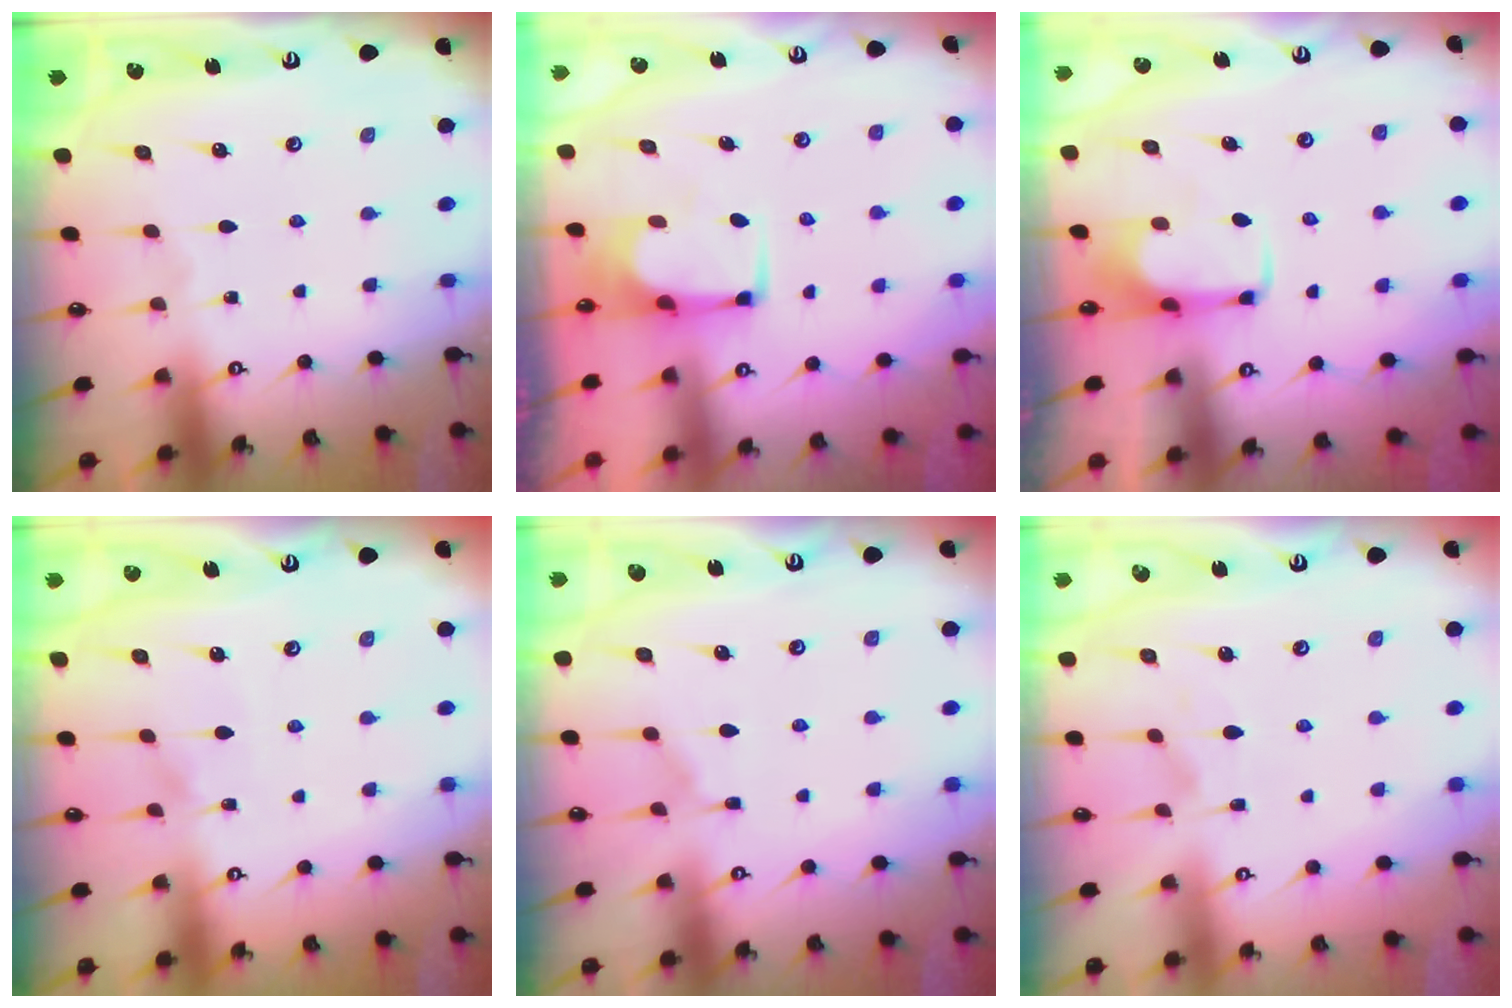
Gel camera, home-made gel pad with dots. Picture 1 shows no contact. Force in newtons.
{"total": 5.7, "press": 5.7, "slide": 0.5}
{"total": 1.6, "press": 1.5, "slide": 0.6}
{"total": 3.2, "press": 3.1, "slide": 0.4}
{"total": 6.0, "press": 5.9, "slide": 0.7}
{"total": 2.0, "press": 1.6, "slide": 1.2}